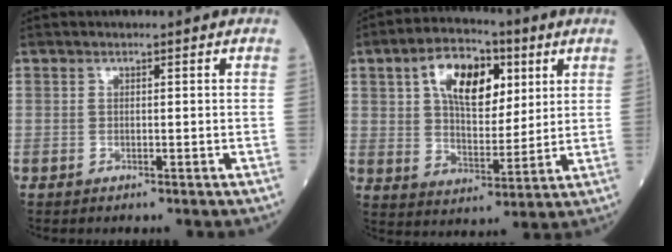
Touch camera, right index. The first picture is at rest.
{"total": 12.4, "force": [4.8, 6.4, 9.5], "torque": [-0.170, 0.021, 0.082]}